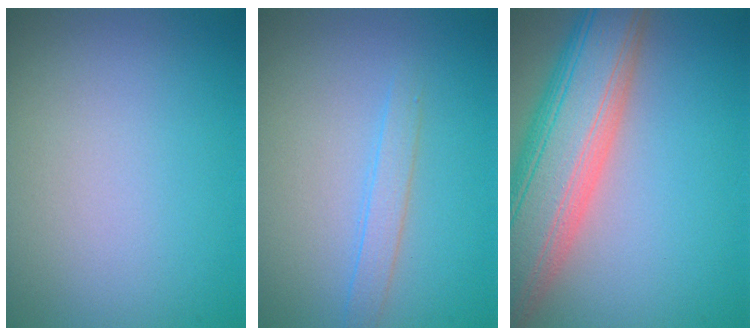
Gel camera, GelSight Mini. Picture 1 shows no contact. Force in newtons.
{"total": 1.5, "press": 1.5, "slide": 0.0}
{"total": 10.8, "press": 10.7, "slide": 0.6}